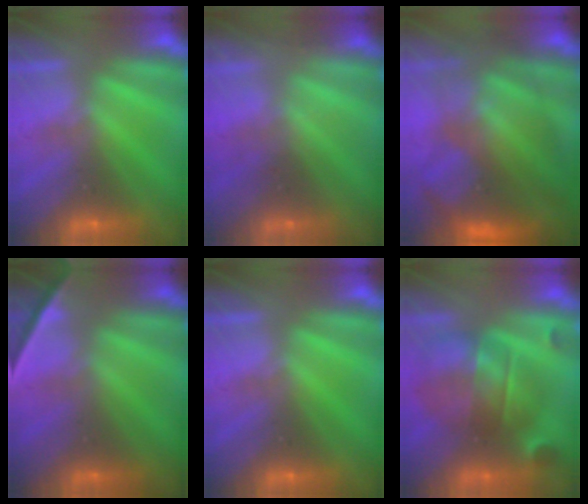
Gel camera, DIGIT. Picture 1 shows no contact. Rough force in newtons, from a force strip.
{"total": 2.3}
{"total": 9.0}
{"total": 2.2}
{"total": 0.0}
{"total": 7.1}